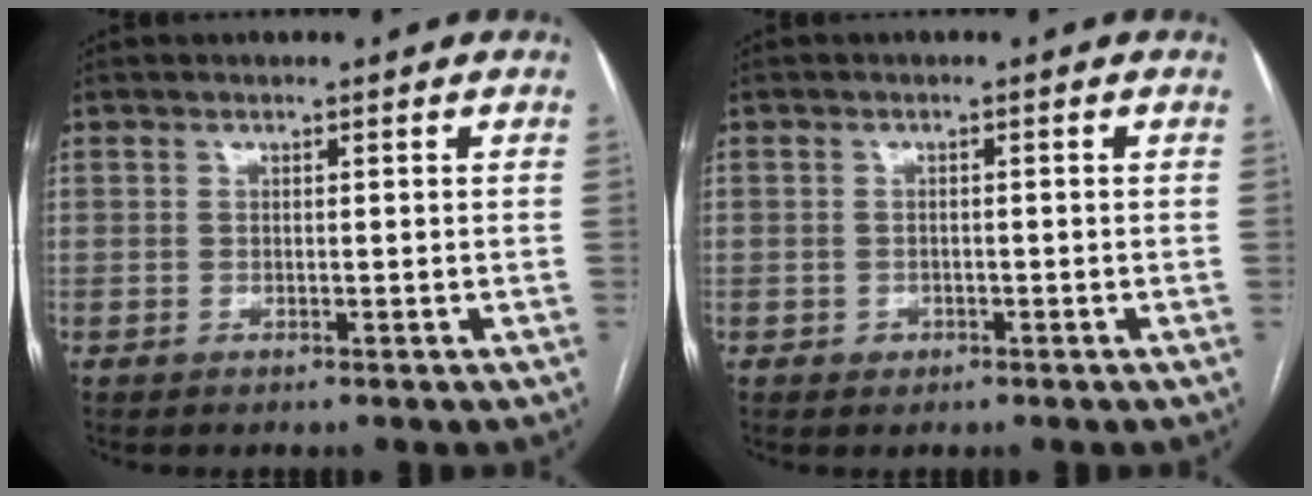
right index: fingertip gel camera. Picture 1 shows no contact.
{"total": 1.5, "force": [-0.7, 1.3, 0.2], "torque": [0.000, 0.006, -0.009]}